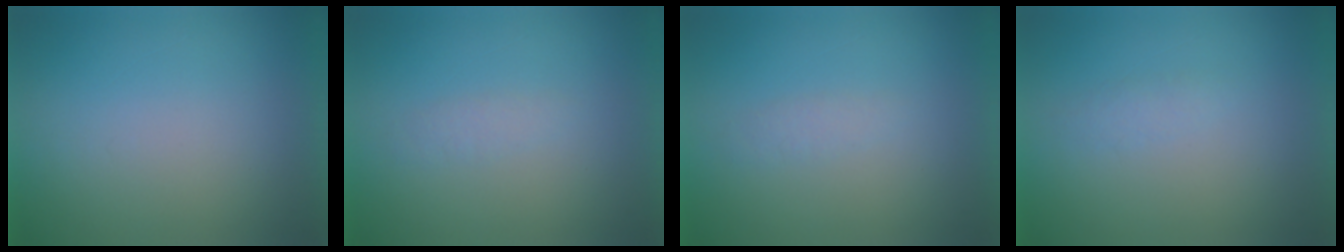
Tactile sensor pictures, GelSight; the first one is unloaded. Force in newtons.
{"total": 1.3}
{"total": 1.3}
{"total": 1.5}